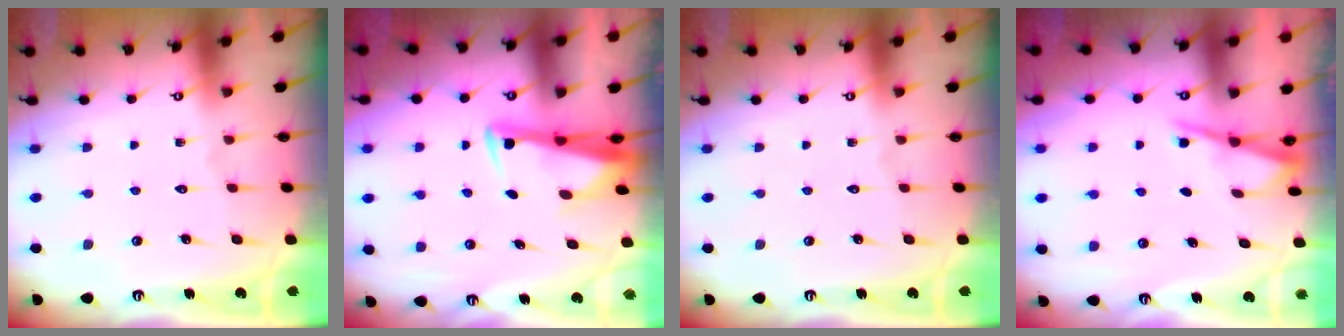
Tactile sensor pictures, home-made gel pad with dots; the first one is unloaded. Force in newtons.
{"total": 3.4, "press": 3.3, "slide": 0.9}
{"total": 0.0}
{"total": 2.4, "press": 2.4, "slide": 0.2}